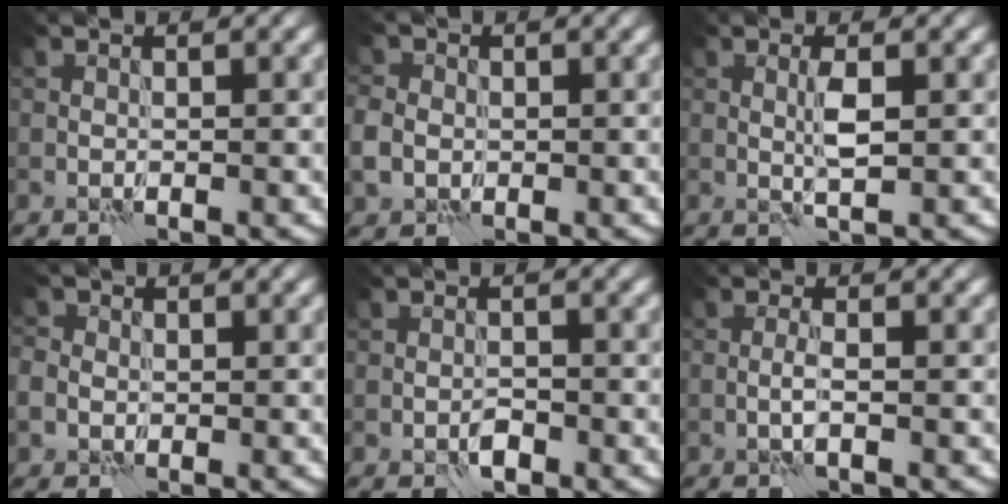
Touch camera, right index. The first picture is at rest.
{"total": 2.4, "force": [-0.2, 2.2, 0.9], "torque": [-0.022, -0.002, -0.007]}
{"total": 1.7, "force": [0.5, 0.2, 1.6], "torque": [-0.035, 0.002, 0.009]}
{"total": 2.2, "force": [0.0, 2.1, 0.6], "torque": [-0.002, 0.005, -0.007]}
{"total": 0.9, "force": [-0.5, 0.5, 0.6], "torque": [-0.010, 0.002, -0.011]}
{"total": 1.0, "force": [-0.1, 0.1, 1.0], "torque": [-0.025, 0.002, -0.007]}